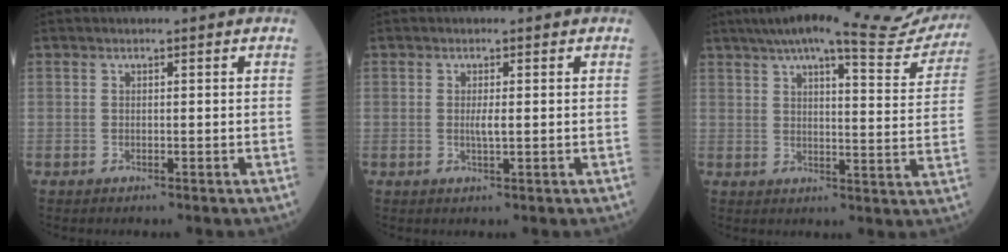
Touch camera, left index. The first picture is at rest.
{"total": 1.5, "force": [-0.2, 0.0, 1.5], "torque": [-0.035, -0.006, -0.003]}
{"total": 21.5, "force": [19.4, 2.4, 9.0], "torque": [-0.133, -0.028, 0.234]}